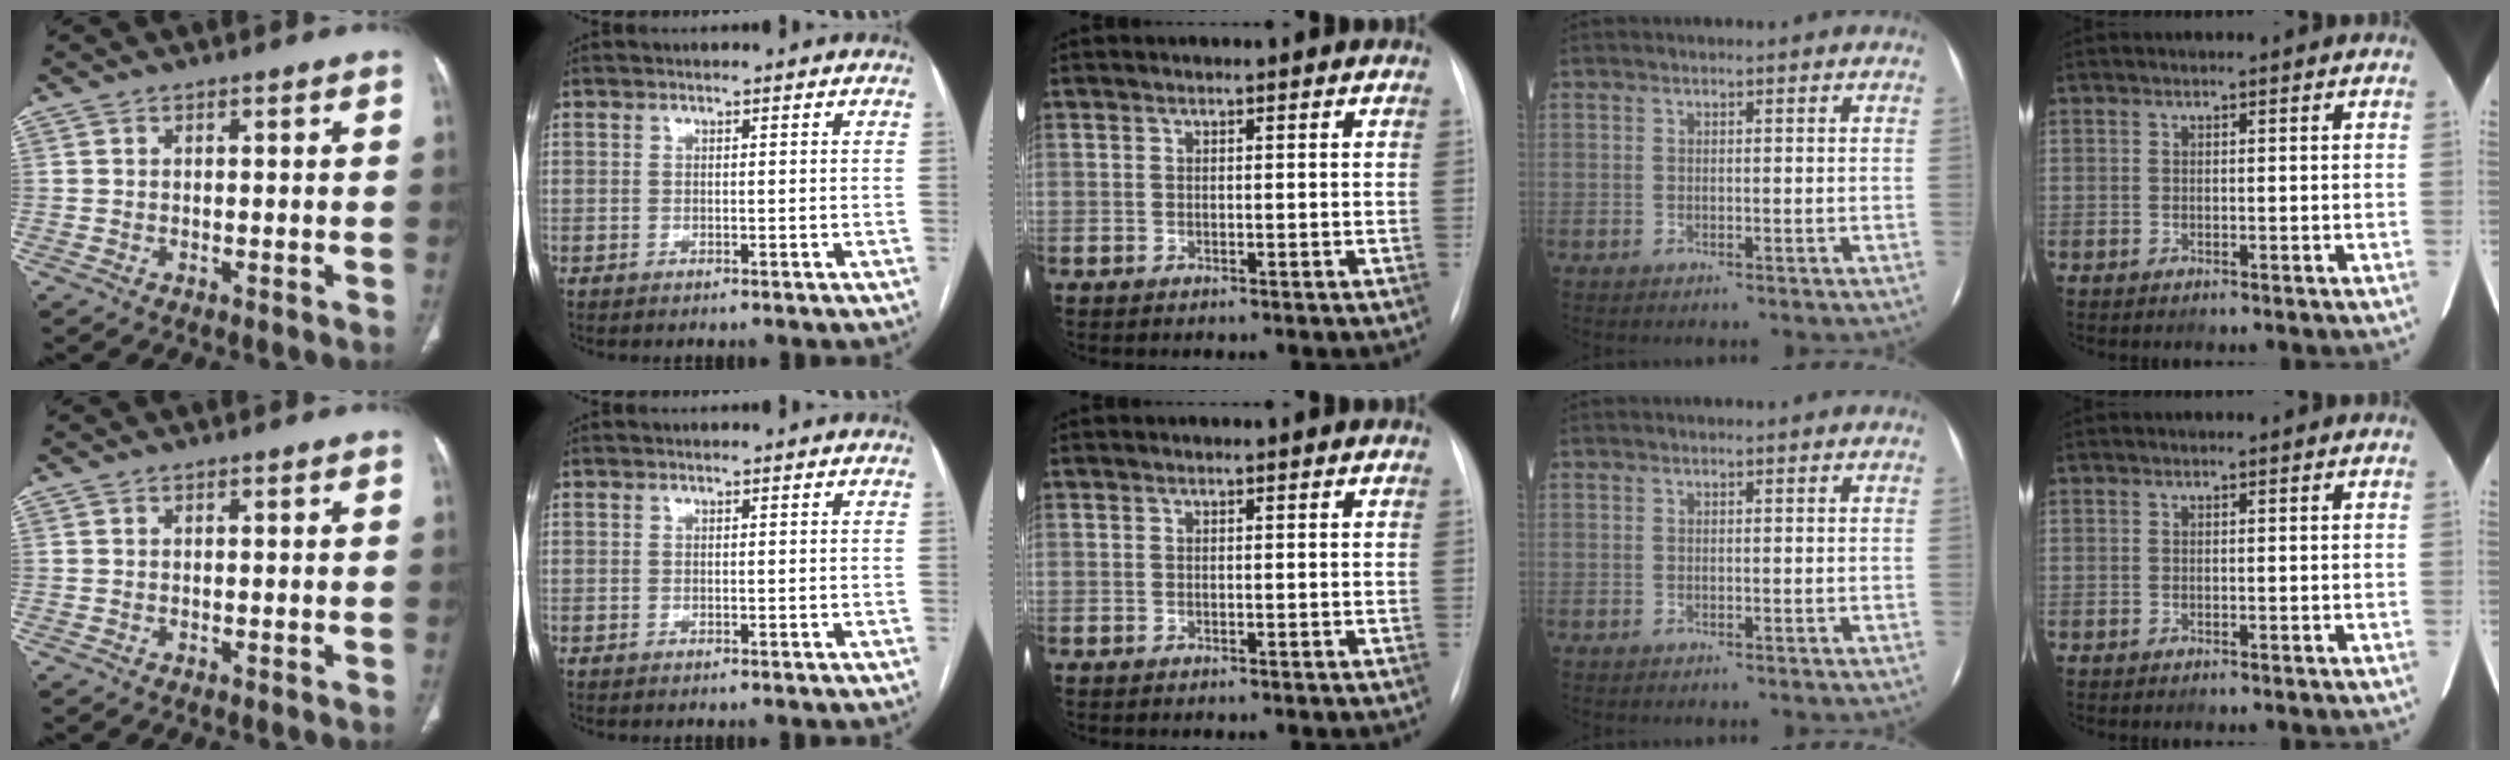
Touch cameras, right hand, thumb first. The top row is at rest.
{}